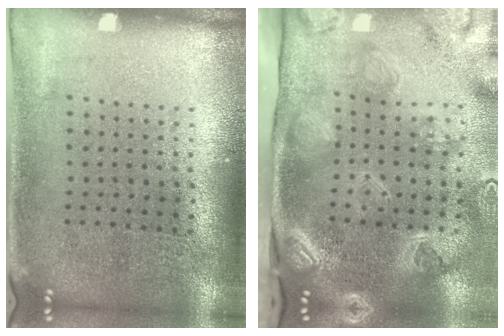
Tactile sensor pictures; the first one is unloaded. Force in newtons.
{"total": 4.1, "press": 3.1, "slide": 2.7}